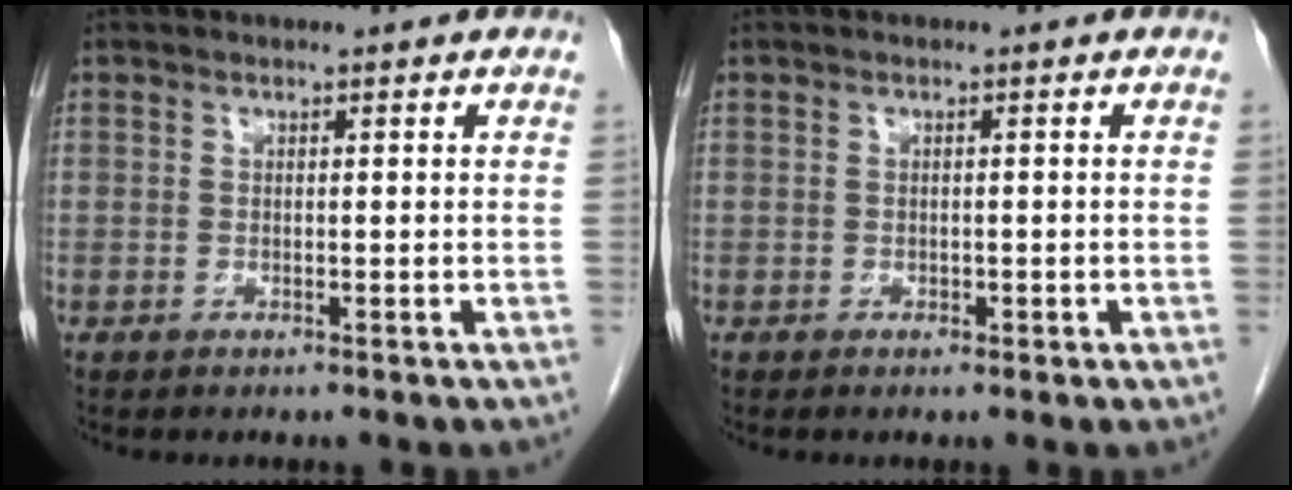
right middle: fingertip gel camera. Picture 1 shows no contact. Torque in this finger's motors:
{"motor_torque": [-0.13, -0.19, -0.03, -0.01]}